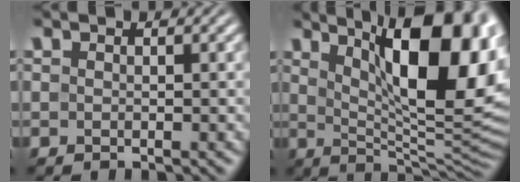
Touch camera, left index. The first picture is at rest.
{"total": 15.2, "force": [5.8, 5.0, 13.1], "torque": [-0.173, 0.005, 0.095]}